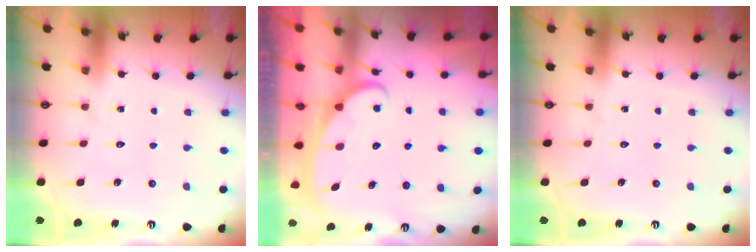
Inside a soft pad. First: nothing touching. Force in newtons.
{"total": 2.5, "press": 2.5, "slide": 0.4}
{"total": 0.0}